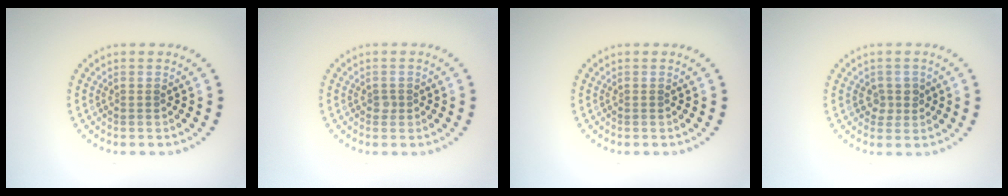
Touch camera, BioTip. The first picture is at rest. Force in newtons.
{"total": 0.7, "press": 0.5, "slide": 0.5}
{"total": 0.0}
{"total": 1.4, "press": 1.3, "slide": 0.7}